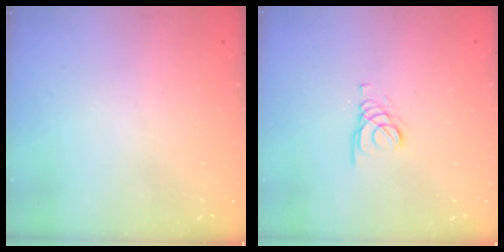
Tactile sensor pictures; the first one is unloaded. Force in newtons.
{"total": 1.8, "press": 1.8, "slide": 0.2}